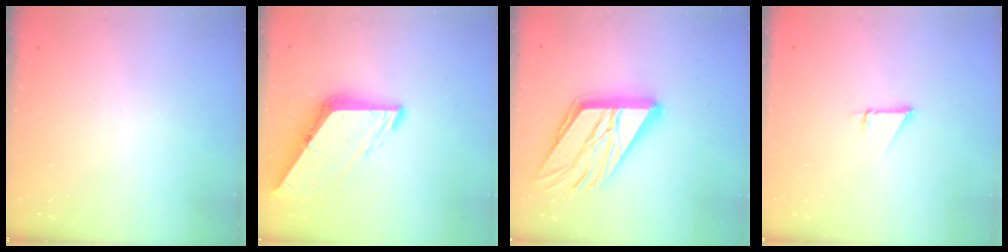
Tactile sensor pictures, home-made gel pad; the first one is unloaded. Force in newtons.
{"total": 9.5, "press": 9.5, "slide": 1.1}
{"total": 21.5, "press": 21.3, "slide": 2.9}
{"total": 0.9, "press": 0.9, "slide": 0.1}